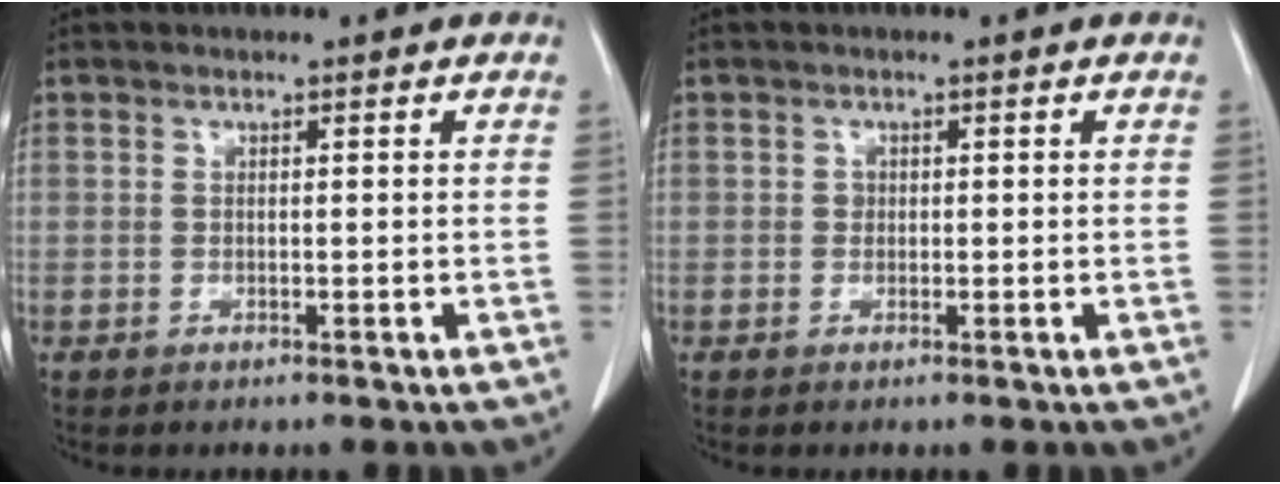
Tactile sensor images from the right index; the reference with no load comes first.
{"total": 0.7, "force": [0.1, 0.7, 0.2], "torque": [0.000, 0.002, 0.001]}